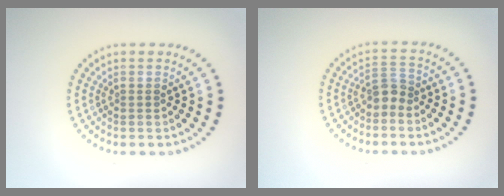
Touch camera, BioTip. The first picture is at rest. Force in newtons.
{"total": 1.9, "press": 1.5, "slide": 1.1}